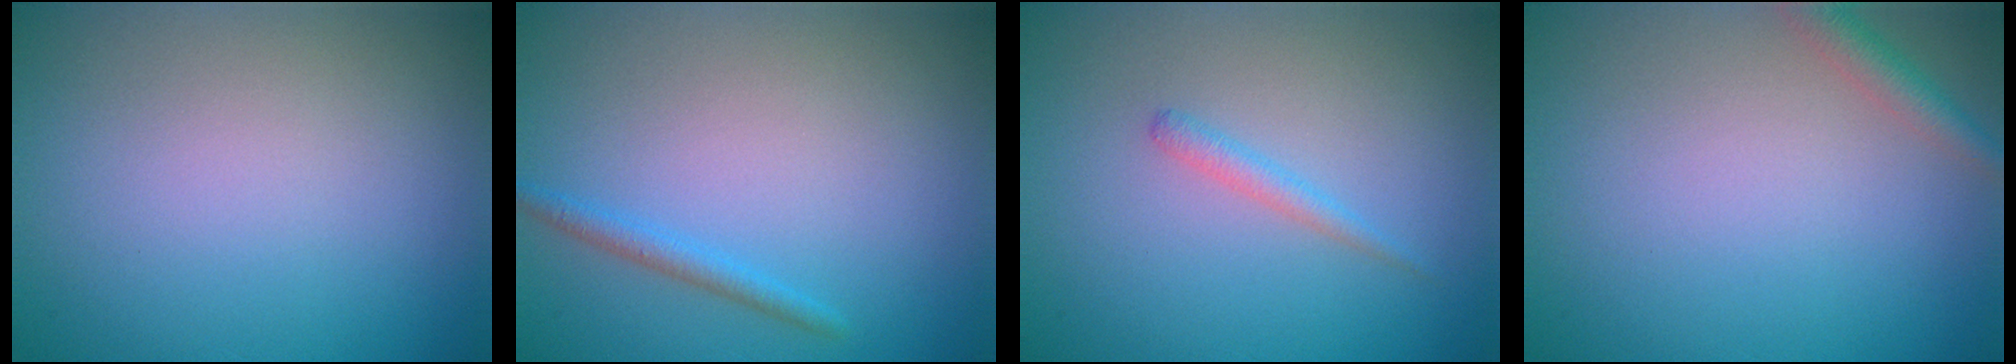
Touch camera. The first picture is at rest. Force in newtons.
{"total": 1.4, "press": 1.4, "slide": 0.1}
{"total": 1.2, "press": 1.1, "slide": 0.1}
{"total": 1.9, "press": 1.9, "slide": 0.1}